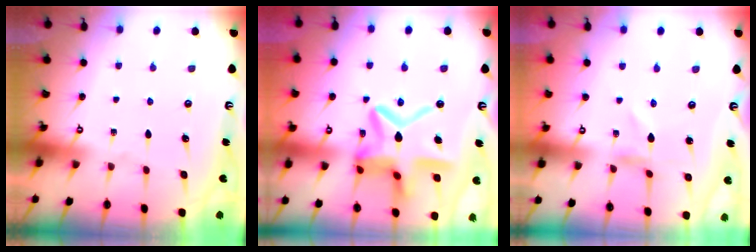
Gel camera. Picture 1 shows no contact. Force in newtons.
{"total": 18.8, "press": 18.7, "slide": 1.7}
{"total": 0.9, "press": 0.8, "slide": 0.1}